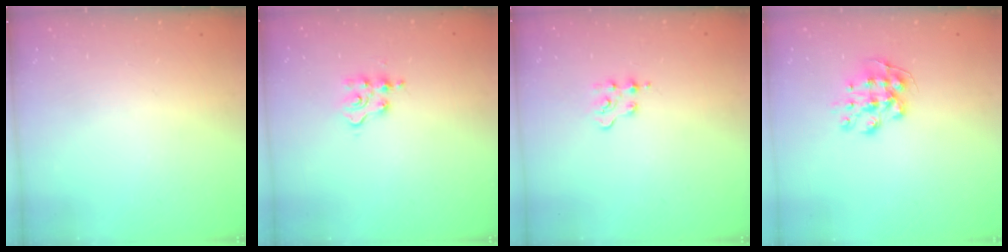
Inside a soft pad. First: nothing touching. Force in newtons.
{"total": 3.4, "press": 3.4, "slide": 0.4}
{"total": 2.1, "press": 2.1, "slide": 0.5}
{"total": 10.0, "press": 10.0, "slide": 0.6}